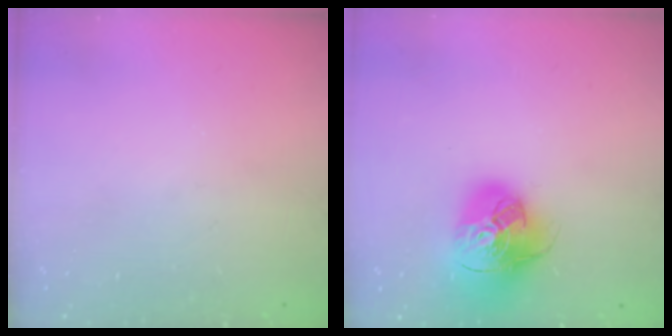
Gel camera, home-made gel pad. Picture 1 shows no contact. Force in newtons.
{"total": 17.7, "press": 17.5, "slide": 2.2}